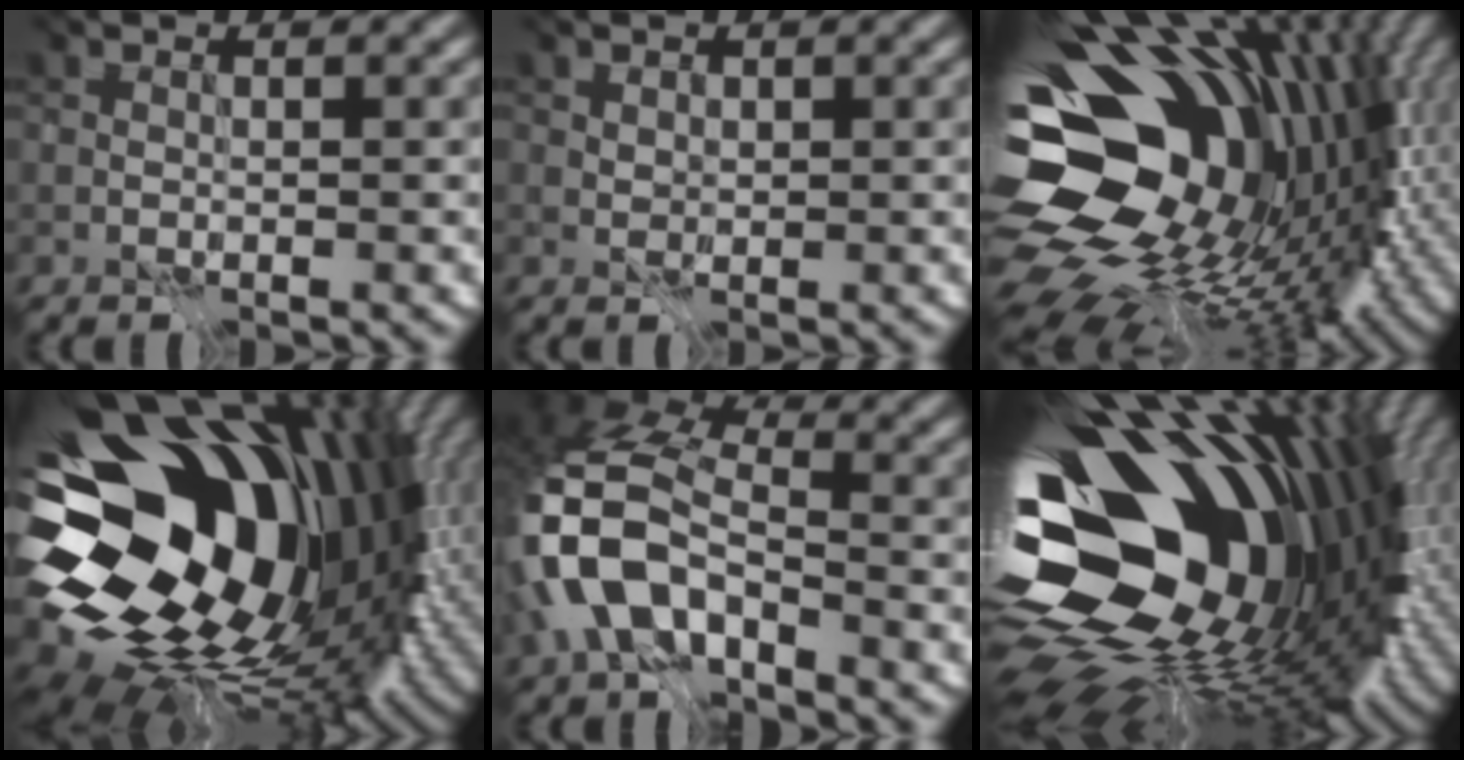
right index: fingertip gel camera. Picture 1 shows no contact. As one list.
[{"total": 1.1, "force": [-0.6, -0.4, -0.8], "torque": [0.006, -0.026, 0.018]}, {"total": 16.6, "force": [-1.1, 11.1, 12.4], "torque": [-0.205, -0.040, 0.026]}, {"total": 18.7, "force": [-1.3, 12.8, 13.7], "torque": [-0.256, -0.066, 0.029]}, {"total": 9.1, "force": [-5.3, 4.2, 6.1], "torque": [-0.150, -0.016, -0.082]}, {"total": 17.8, "force": [-2.5, 10.7, 14.0], "torque": [-0.231, -0.038, -0.023]}]